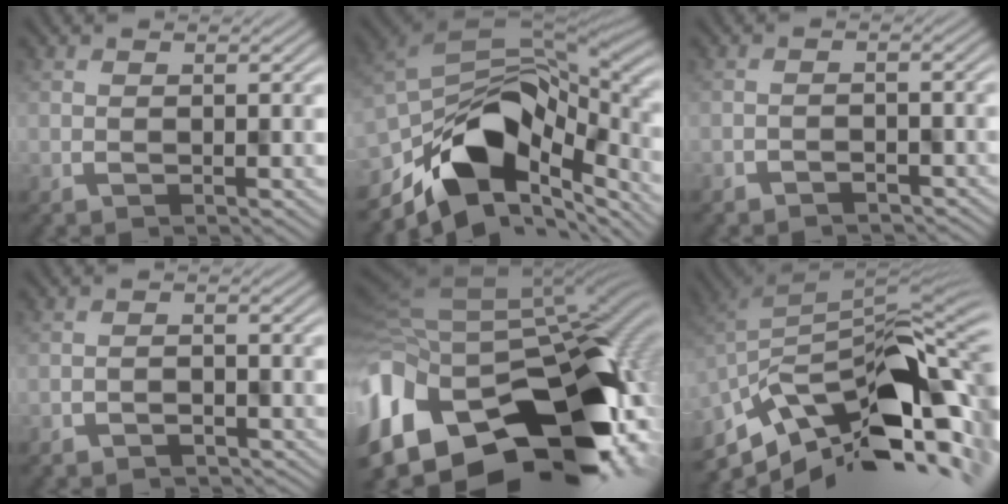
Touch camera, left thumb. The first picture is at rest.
{"total": 13.0, "force": [-5.9, 8.3, 8.1], "torque": [-0.151, -0.026, -0.102]}
{"total": 1.9, "force": [-1.9, 0.4, -0.2], "torque": [-0.003, -0.006, -0.024]}
{"total": 1.4, "force": [-1.3, 0.3, -0.5], "torque": [0.001, -0.005, -0.017]}
{"total": 18.8, "force": [-8.3, 11.6, 12.3], "torque": [-0.260, -0.055, -0.101]}
{"total": 12.9, "force": [-6.4, 6.4, 9.2], "torque": [-0.175, -0.015, -0.103]}